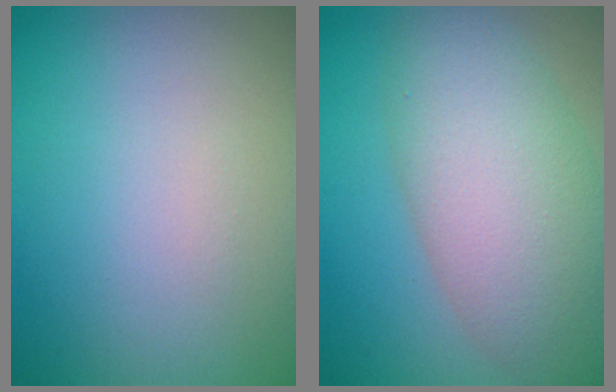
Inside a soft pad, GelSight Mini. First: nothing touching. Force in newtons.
{"total": 8.7, "press": 8.7, "slide": 0.1}